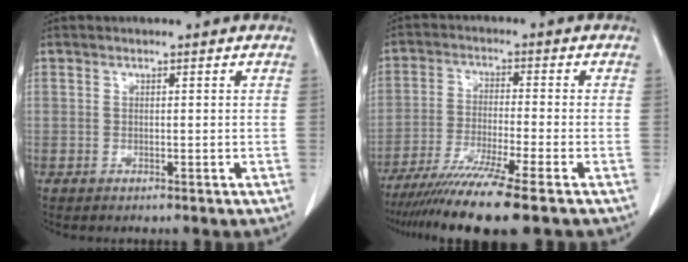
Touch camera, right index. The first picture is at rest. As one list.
[{"total": 11.4, "force": [-8.8, -1.4, 7.2], "torque": [-0.117, -0.033, -0.142]}]